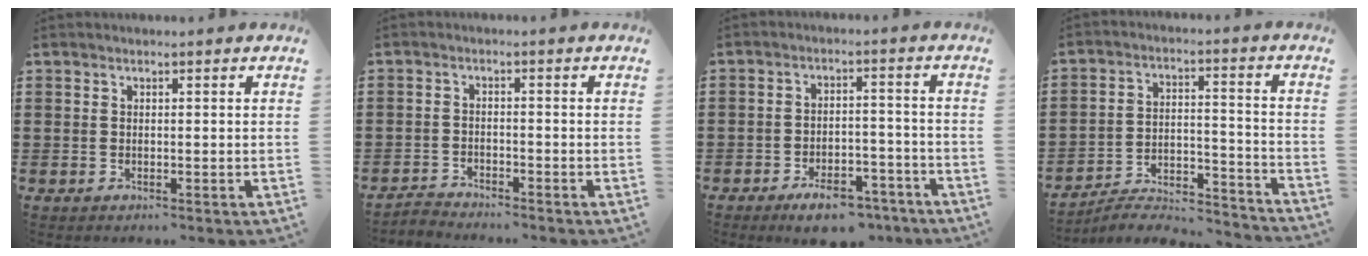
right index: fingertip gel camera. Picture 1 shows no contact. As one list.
[{"total": 2.2, "force": [-2.2, 0.1, -0.1], "torque": [-0.005, 0.003, -0.047]}, {"total": 6.4, "force": [-5.2, 1.8, 3.2], "torque": [-0.052, 0.014, -0.092]}, {"total": 4.9, "force": [-4.7, 0.6, 1.2], "torque": [-0.022, -0.001, -0.096]}]